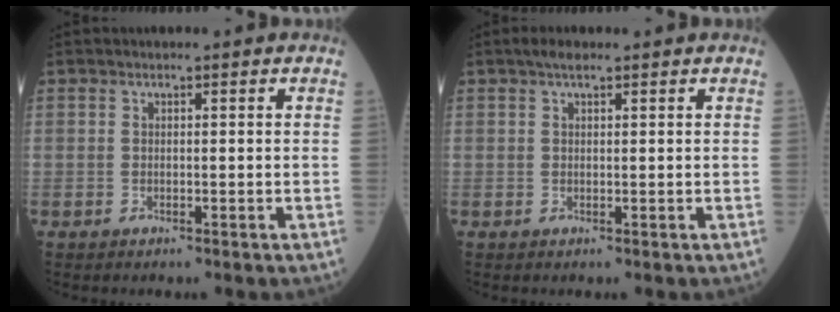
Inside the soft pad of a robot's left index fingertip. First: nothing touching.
{"total": 1.5, "force": [1.0, 0.4, 1.1], "torque": [-0.022, 0.013, 0.015]}